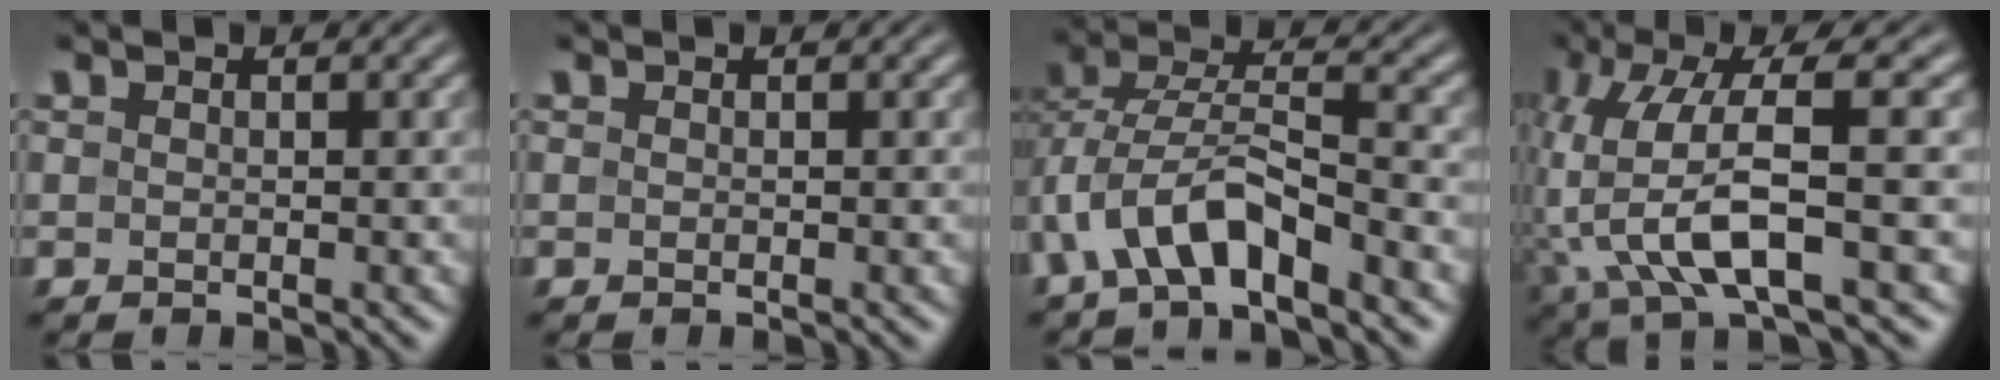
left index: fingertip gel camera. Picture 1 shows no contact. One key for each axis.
{"total": 0.0}
{"total": 6.0, "fx": -3.2, "fy": 2.5, "fz": 4.3, "tx": -0.084, "ty": 0.010, "tz": -0.062}
{"total": 8.5, "fx": -1.6, "fy": 2.3, "fz": 8.0, "tx": -0.175, "ty": 0.010, "tz": -0.034}